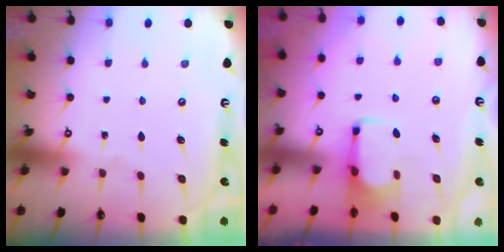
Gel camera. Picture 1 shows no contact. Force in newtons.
{"total": 1.7, "press": 1.6, "slide": 0.7}